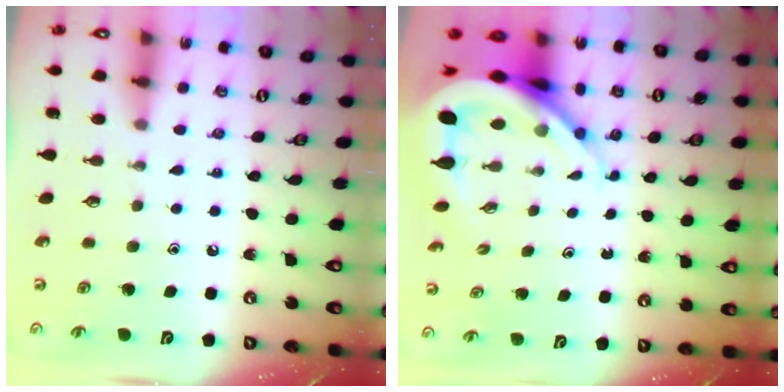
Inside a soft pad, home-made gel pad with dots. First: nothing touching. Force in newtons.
{"total": 12.9, "press": 12.9, "slide": 1.3}